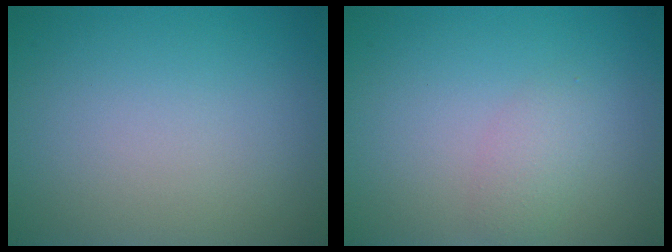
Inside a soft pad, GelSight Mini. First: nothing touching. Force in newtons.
{"total": 1.6, "press": 1.6, "slide": 0.1}